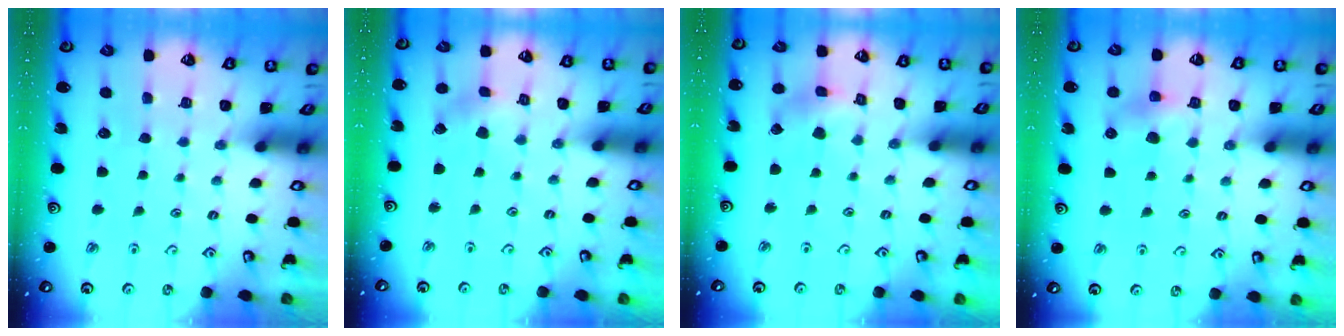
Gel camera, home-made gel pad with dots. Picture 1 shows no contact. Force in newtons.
{"total": 2.2, "press": 2.2, "slide": 0.3}
{"total": 4.3, "press": 4.3, "slide": 0.5}
{"total": 5.7, "press": 5.7, "slide": 0.5}